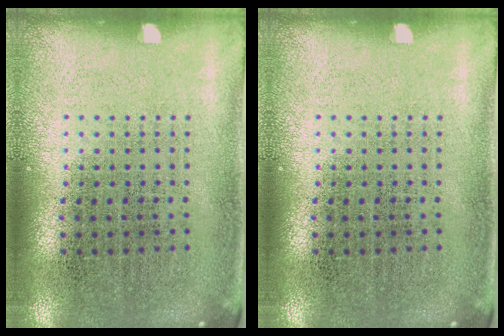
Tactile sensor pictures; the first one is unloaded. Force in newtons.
{"total": 0.0}